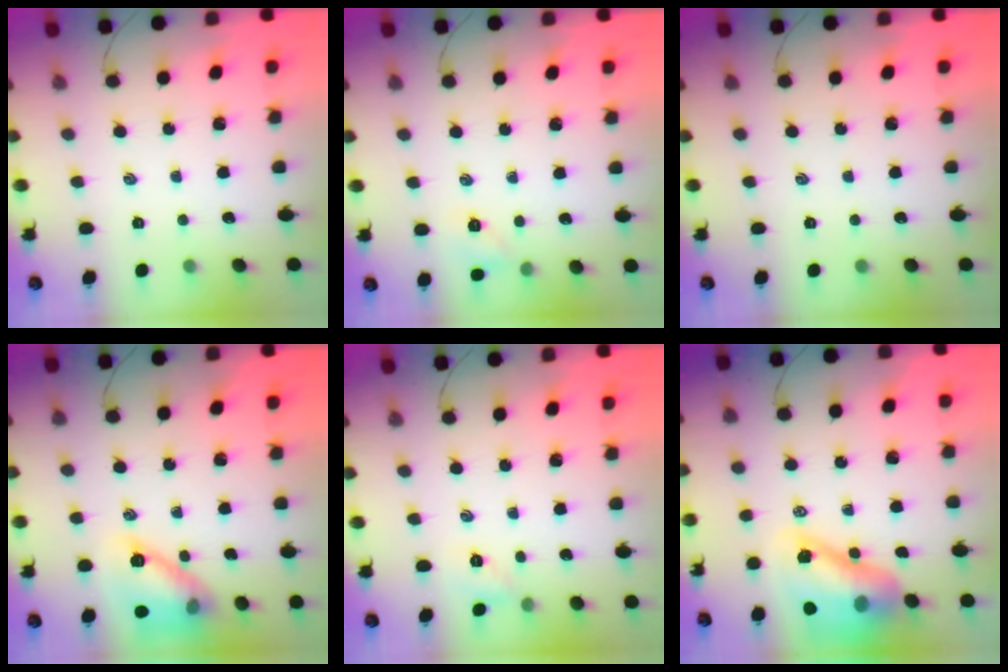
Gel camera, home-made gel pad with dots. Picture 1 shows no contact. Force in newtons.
{"total": 6.5, "press": 6.4, "slide": 1.5}
{"total": 0.0}
{"total": 12.8, "press": 12.8, "slide": 0.5}
{"total": 3.3, "press": 3.3, "slide": 0.2}
{"total": 16.2, "press": 15.6, "slide": 4.4}